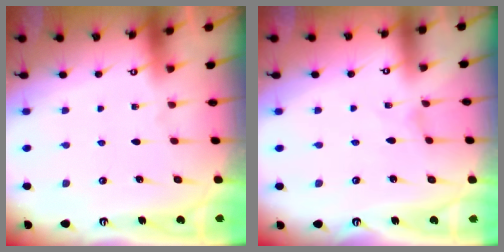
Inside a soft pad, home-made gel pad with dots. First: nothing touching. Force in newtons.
{"total": 0.0}